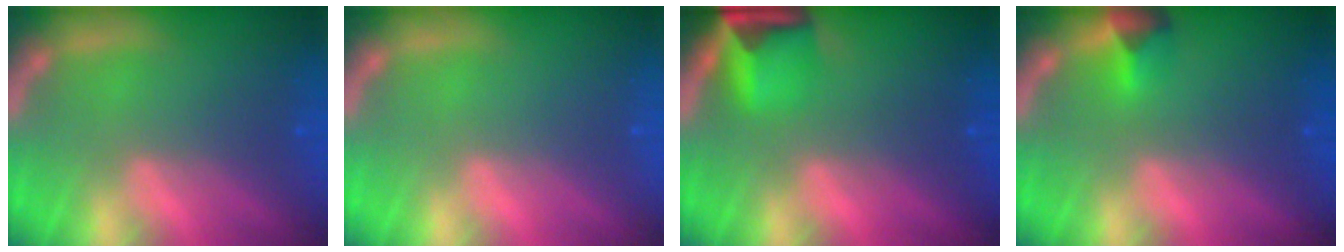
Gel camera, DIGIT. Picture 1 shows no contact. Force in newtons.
{"total": 0.0}
{"total": 4.9}
{"total": 1.9}